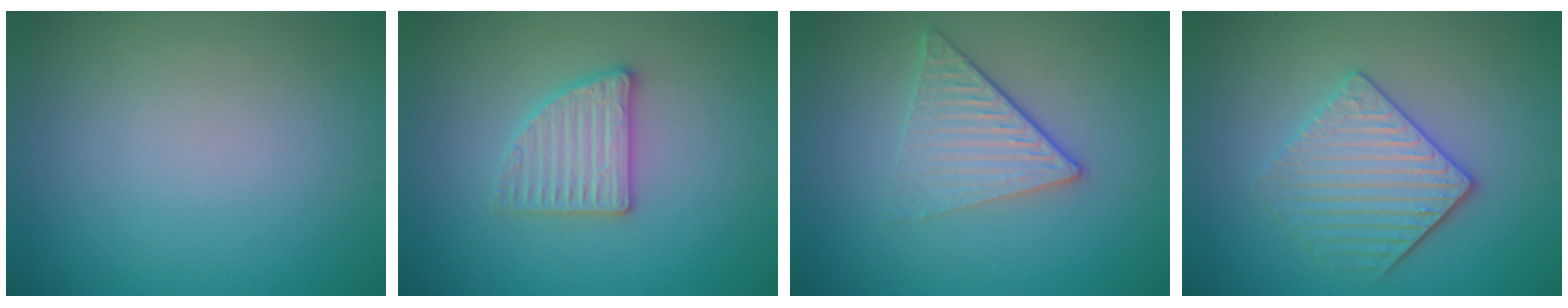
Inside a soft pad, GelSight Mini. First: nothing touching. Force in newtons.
{"total": 2.8, "press": 2.7, "slide": 0.5}
{"total": 3.4, "press": 2.8, "slide": 1.9}
{"total": 3.6, "press": 3.3, "slide": 1.4}